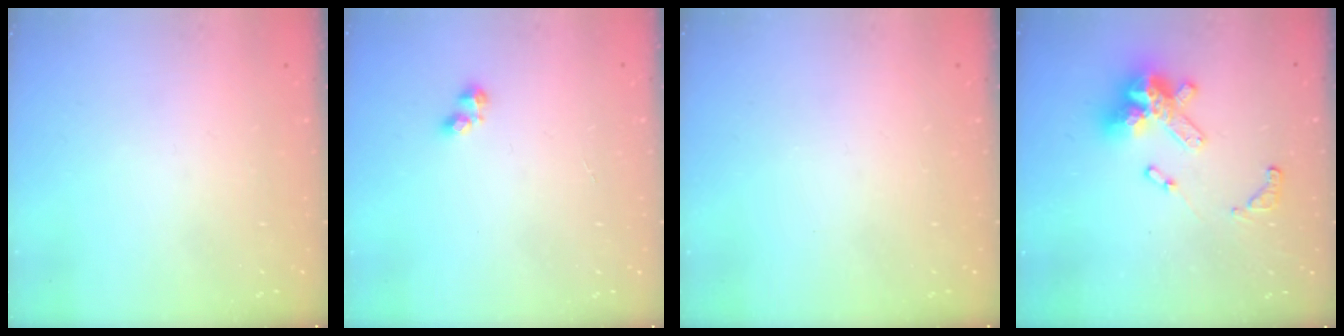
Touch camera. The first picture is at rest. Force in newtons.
{"total": 2.4, "press": 2.3, "slide": 0.5}
{"total": 0.0}
{"total": 16.1, "press": 16.0, "slide": 1.3}